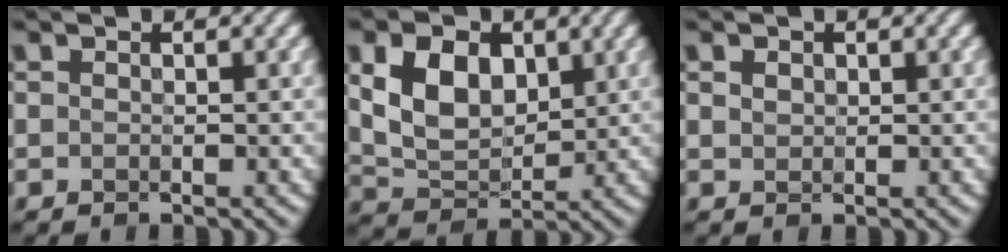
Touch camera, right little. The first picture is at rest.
{"total": 5.8, "force": [1.0, 3.9, 4.1], "torque": [-0.085, -0.008, 0.028]}
{"total": 0.7, "force": [0.2, 0.6, 0.2], "torque": [-0.014, 0.000, 0.014]}